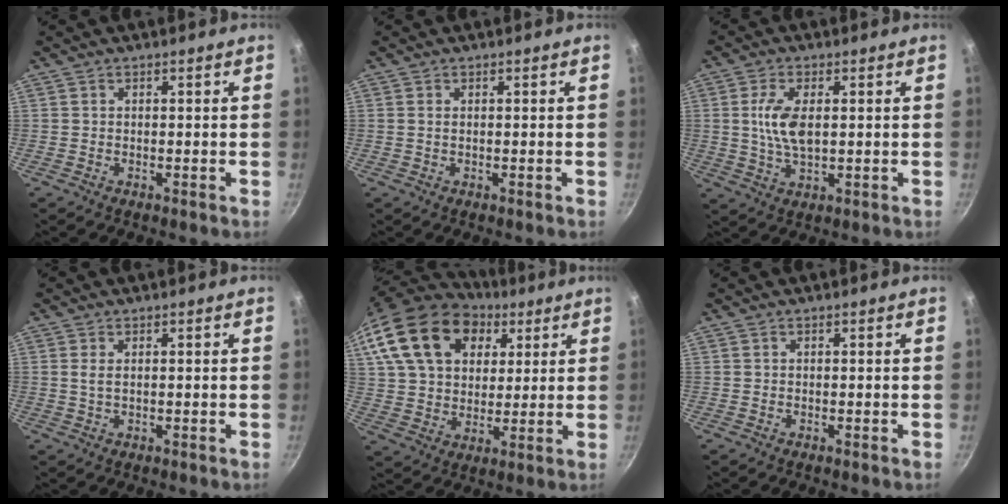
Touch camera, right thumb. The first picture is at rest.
{"total": 0.8, "force": [0.2, 0.4, 0.6], "torque": [-0.012, 0.000, 0.003]}
{"total": 7.7, "force": [1.1, 3.7, 6.7], "torque": [-0.129, -0.002, 0.023]}
{"total": 1.6, "force": [0.4, 0.7, 1.4], "torque": [-0.028, -0.002, 0.009]}
{"total": 24.3, "force": [10.2, 16.7, 14.4], "torque": [-0.260, 0.004, 0.181]}
{"total": 0.0}